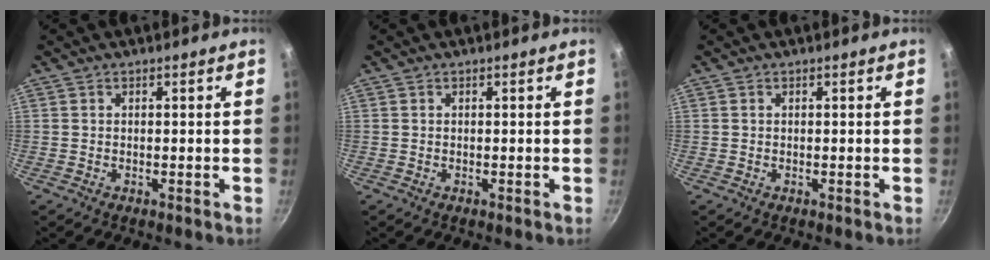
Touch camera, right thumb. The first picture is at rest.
{"total": 0.0}
{"total": 0.0}